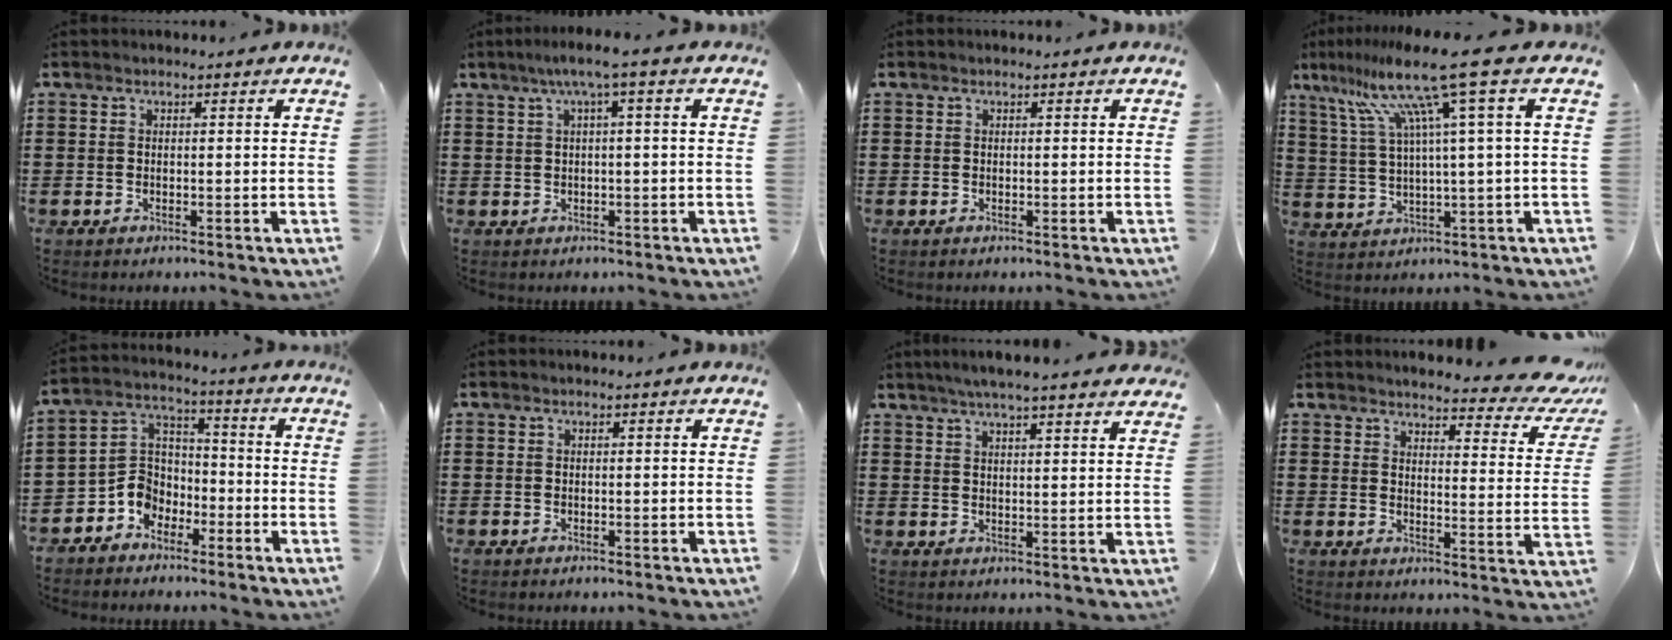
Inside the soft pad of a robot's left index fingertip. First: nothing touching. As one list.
[{"total": 3.0, "force": [0.4, -0.1, 2.9], "torque": [-0.056, 0.000, 0.003]}, {"total": 0.0}, {"total": 13.1, "force": [6.4, -0.9, 11.4], "torque": [-0.256, -0.027, 0.089]}, {"total": 6.2, "force": [-3.9, 4.8, 1.0], "torque": [-0.050, 0.008, -0.084]}, {"total": 0.0}, {"total": 4.4, "force": [4.0, -0.3, 1.8], "torque": [-0.047, -0.009, 0.070]}, {"total": 4.9, "force": [4.5, 0.7, 1.8], "torque": [-0.036, -0.042, 0.072]}]